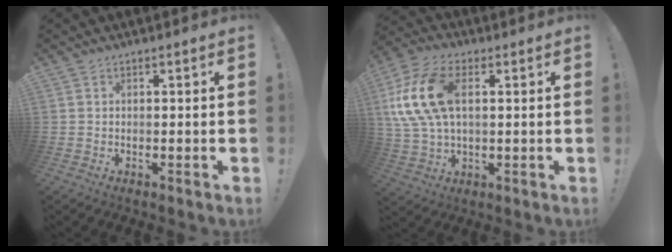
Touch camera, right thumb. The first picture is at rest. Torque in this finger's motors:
{"motor_torque": [1.64, 2.58, 1.22, 0.08, 0.17]}